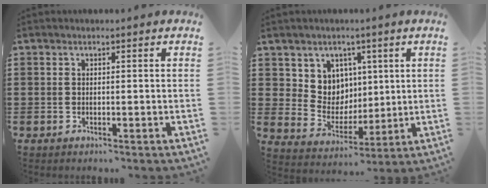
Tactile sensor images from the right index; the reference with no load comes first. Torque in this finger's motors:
{"motor_torque": [0.36, 0.16, 0.18, 0.03]}